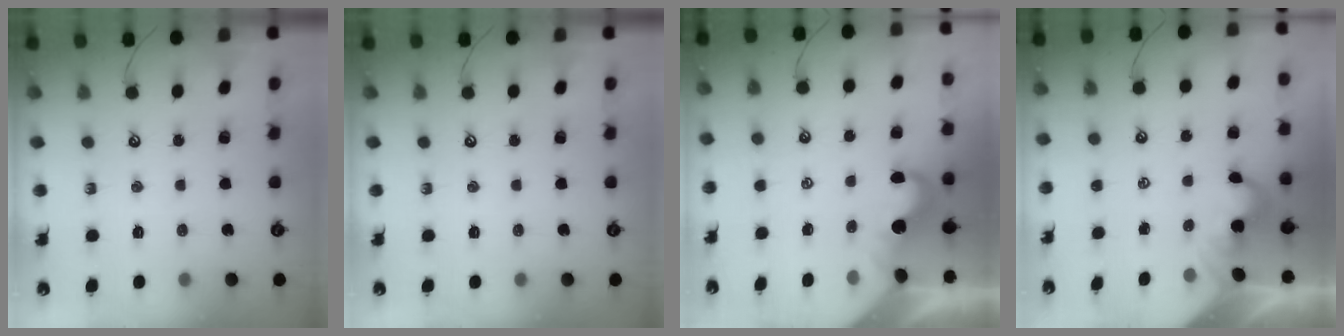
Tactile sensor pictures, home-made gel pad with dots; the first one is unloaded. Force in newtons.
{"total": 0.0}
{"total": 0.0}
{"total": 2.1, "press": 2.0, "slide": 0.5}